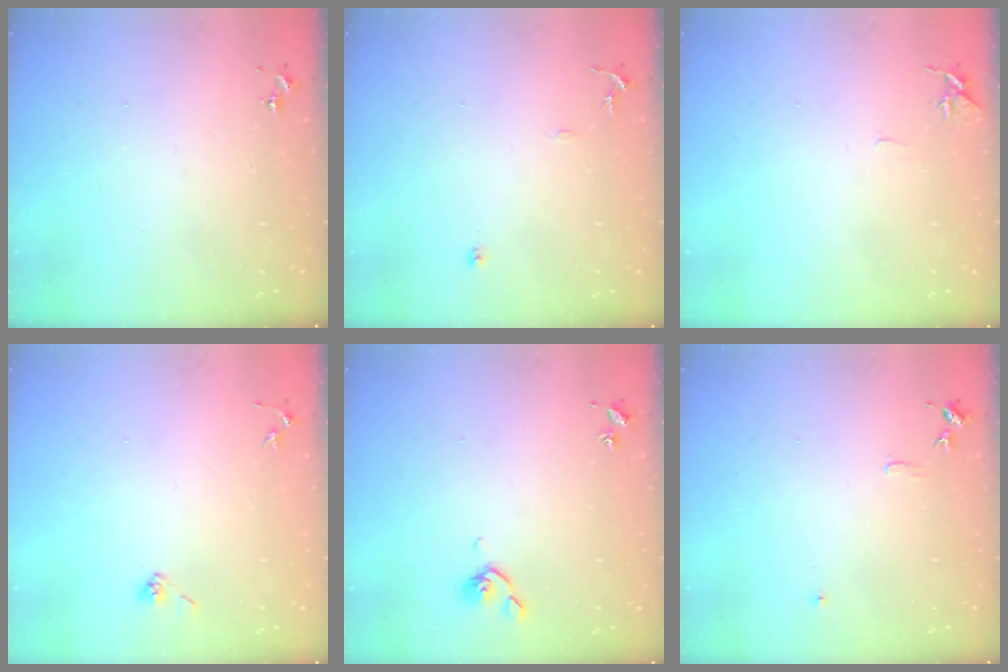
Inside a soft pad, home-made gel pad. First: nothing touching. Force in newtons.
{"total": 8.0, "press": 8.0, "slide": 0.8}
{"total": 5.8, "press": 5.7, "slide": 0.7}
{"total": 4.5, "press": 4.3, "slide": 1.3}
{"total": 4.6, "press": 4.5, "slide": 1.0}
{"total": 5.0, "press": 4.9, "slide": 0.6}